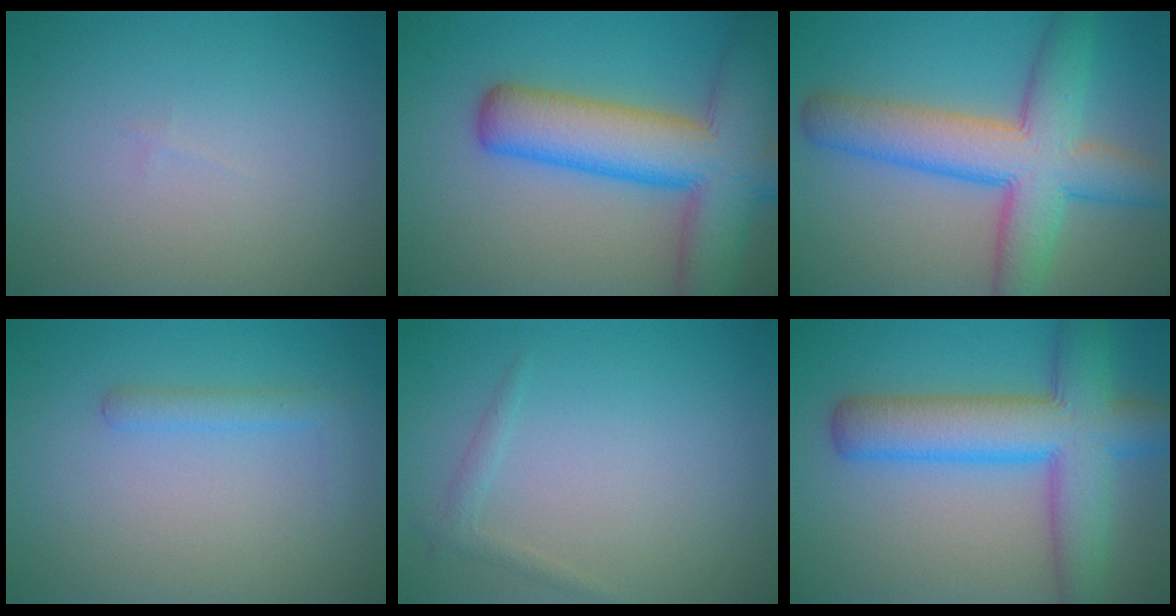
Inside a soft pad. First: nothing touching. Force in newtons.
{"total": 11.1, "press": 11.1, "slide": 0.7}
{"total": 9.1, "press": 9.1, "slide": 0.2}
{"total": 1.6, "press": 1.6, "slide": 0.1}
{"total": 1.0, "press": 1.0, "slide": 0.1}
{"total": 8.9, "press": 8.9, "slide": 0.4}